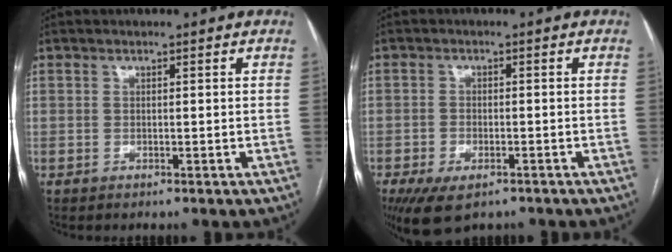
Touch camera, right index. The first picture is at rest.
{"total": 6.7, "force": [-4.4, 3.1, 4.0], "torque": [-0.068, -0.008, -0.070]}